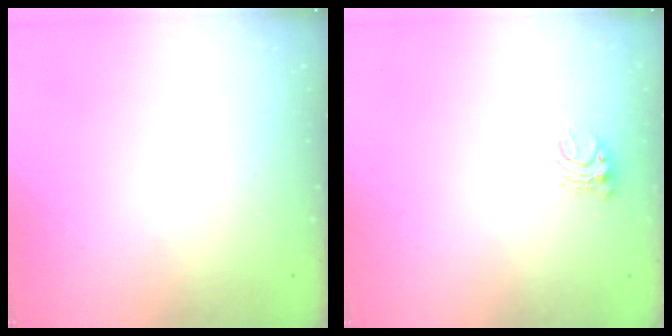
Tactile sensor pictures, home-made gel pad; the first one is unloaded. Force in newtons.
{"total": 5.3, "press": 5.3, "slide": 0.3}